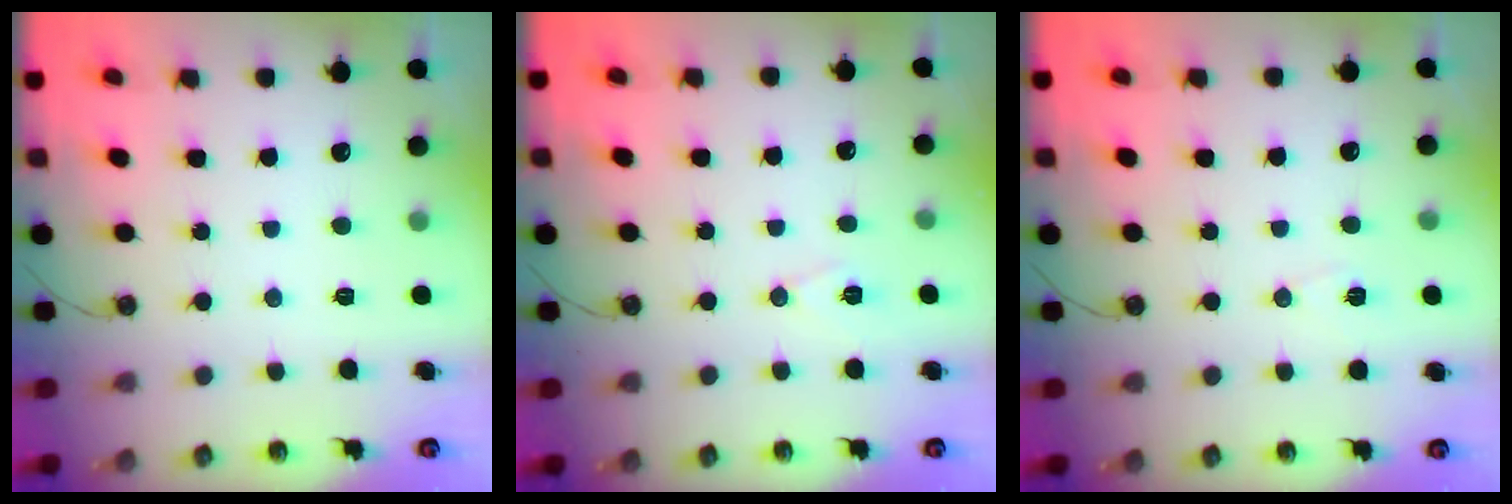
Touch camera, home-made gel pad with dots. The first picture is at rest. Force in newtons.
{"total": 7.4, "press": 6.0, "slide": 4.5}
{"total": 5.3, "press": 3.9, "slide": 3.5}